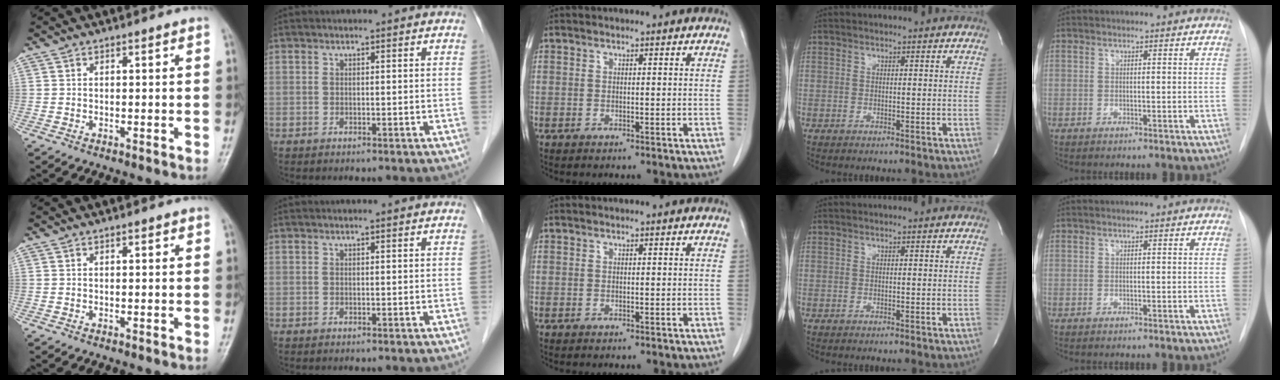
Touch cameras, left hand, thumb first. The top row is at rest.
{"thumb": {"total": 0.8, "force": [0.4, 0.3, 0.5], "torque": [-0.006, 0.000, 0.003]}, "index": {"total": 0.8, "force": [0.7, -0.1, 0.5], "torque": [-0.010, 0.008, 0.014]}}